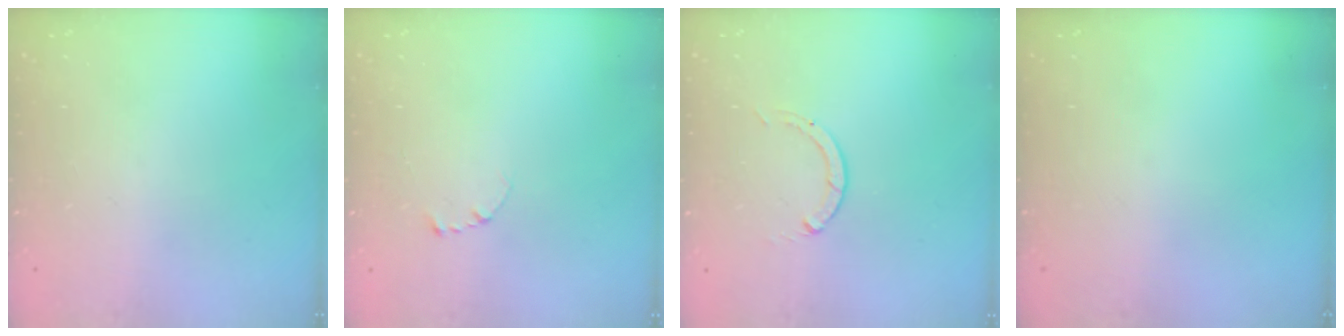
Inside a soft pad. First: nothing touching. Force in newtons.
{"total": 2.7, "press": 2.7, "slide": 0.3}
{"total": 0.0}
{"total": 0.0}